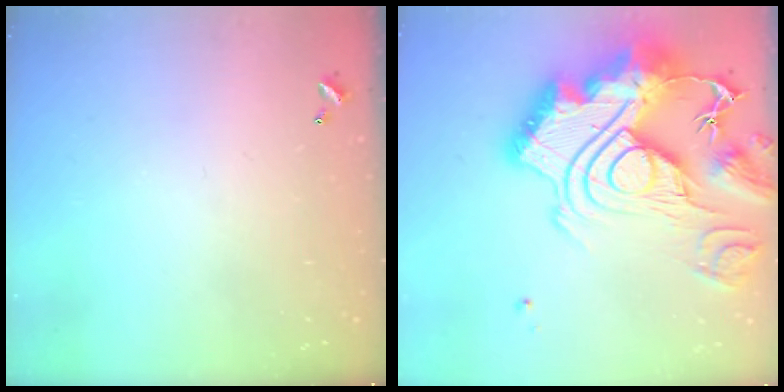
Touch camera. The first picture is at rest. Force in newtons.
{"total": 0.7, "press": 0.7, "slide": 0.0}